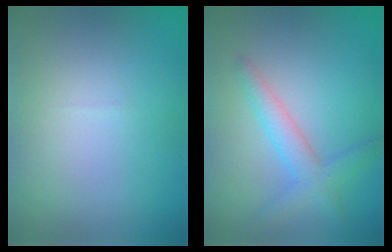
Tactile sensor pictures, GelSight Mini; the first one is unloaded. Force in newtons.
{"total": 2.9, "press": 2.9, "slide": 0.1}